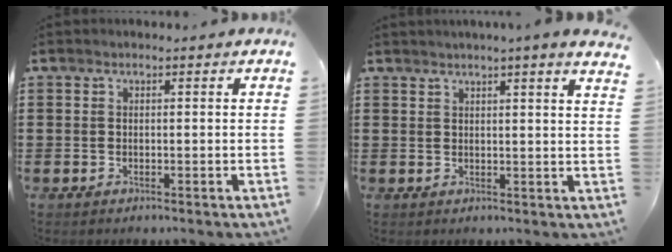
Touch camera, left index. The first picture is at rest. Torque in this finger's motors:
{"motor_torque": [2.14, 0.00, 0.29, 0.12]}